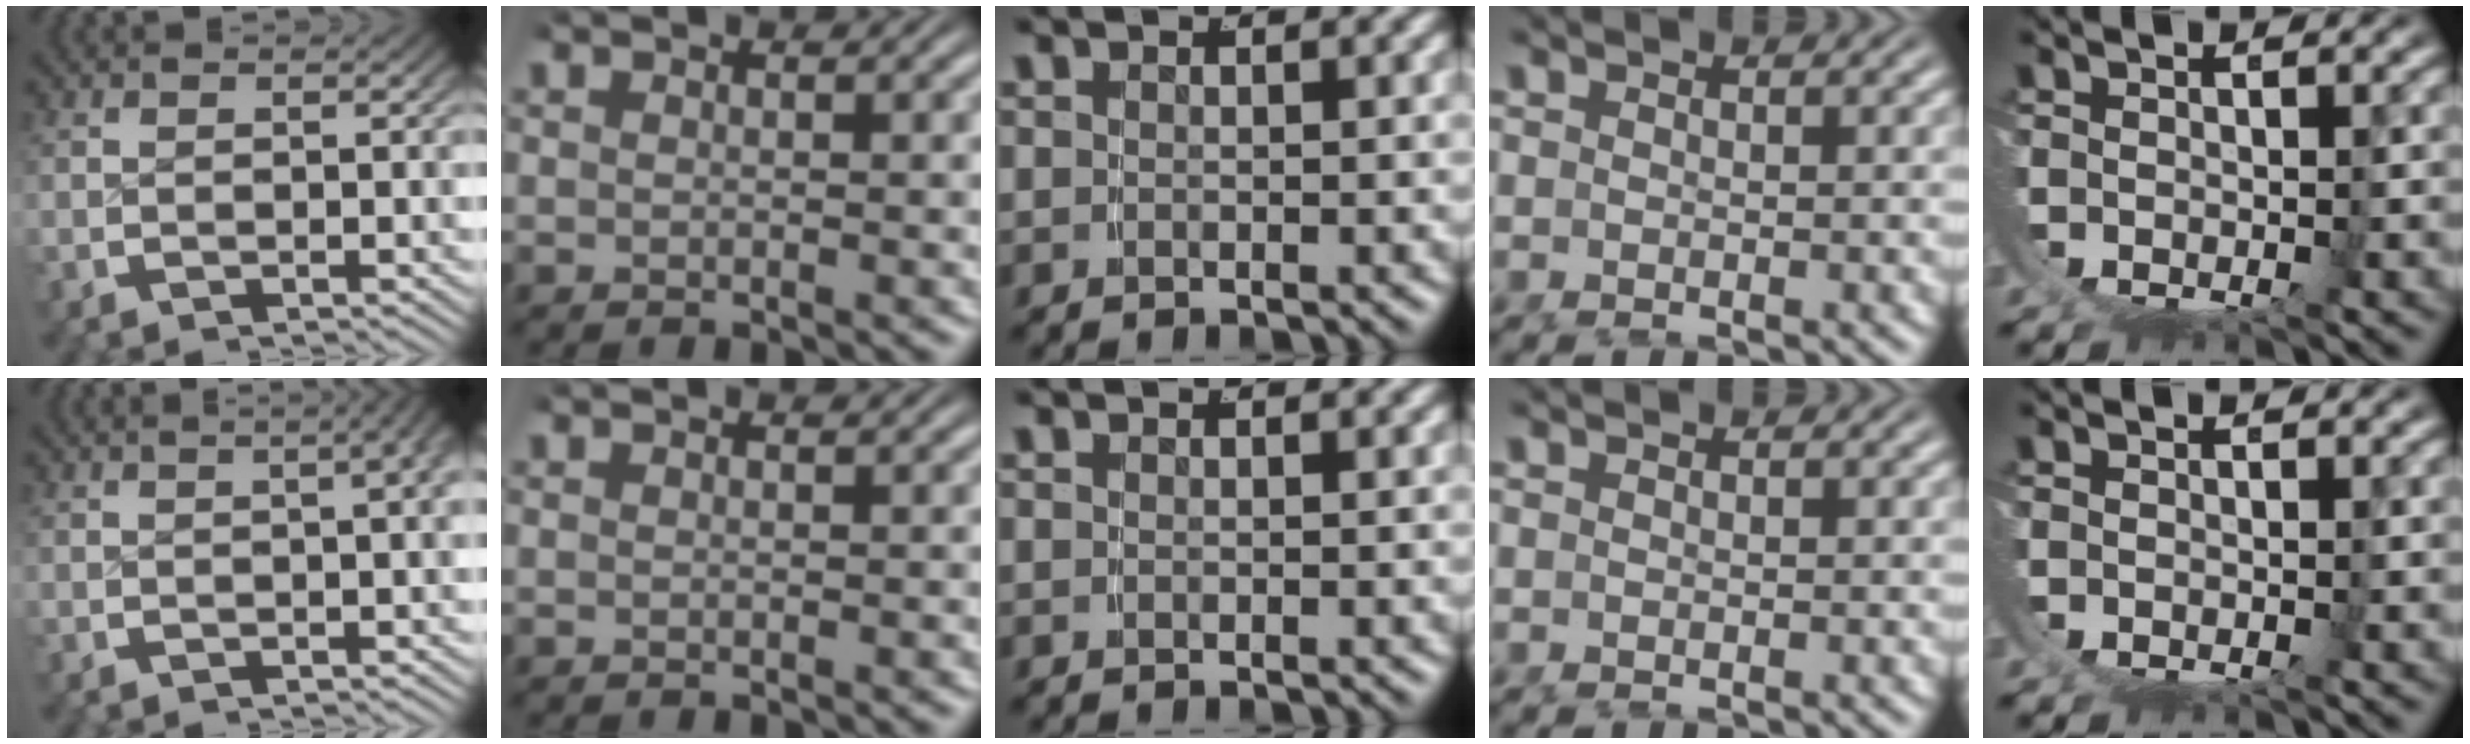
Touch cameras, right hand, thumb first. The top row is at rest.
{"thumb": {"total": 7.5, "force": [2.2, 3.5, 6.2], "torque": [-0.050, 0.043, 0.012]}}